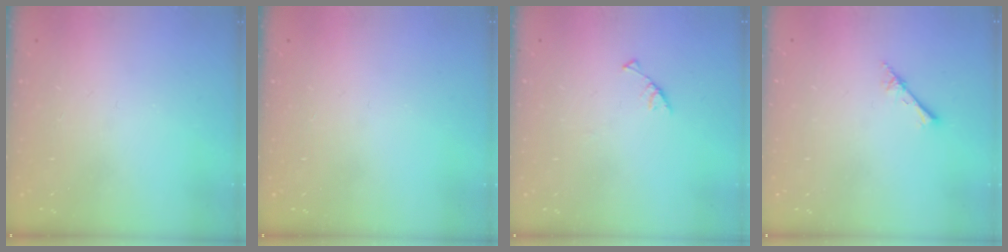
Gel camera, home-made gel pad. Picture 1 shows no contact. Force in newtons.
{"total": 0.0}
{"total": 3.0, "press": 3.0, "slide": 0.3}
{"total": 2.6, "press": 2.6, "slide": 0.3}